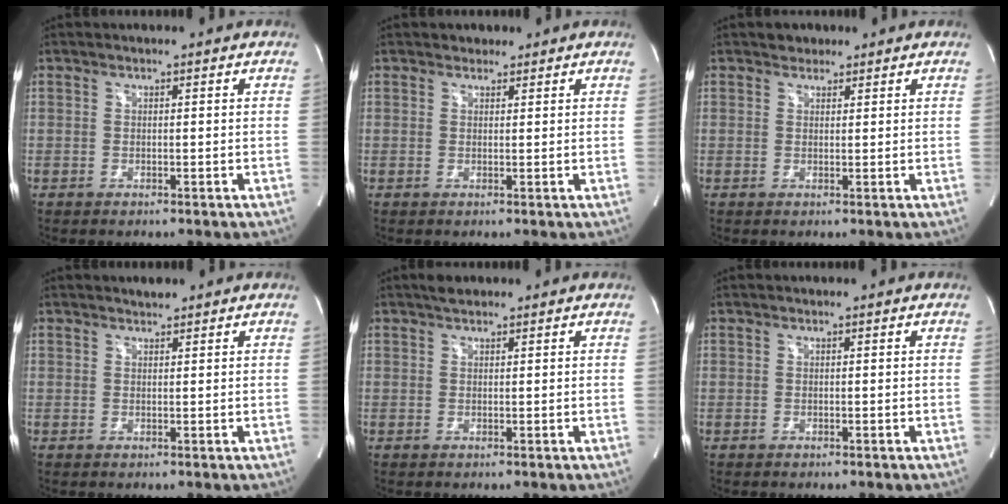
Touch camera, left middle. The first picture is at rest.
{"total": 1.2, "force": [1.0, 0.8, 0.0], "torque": [0.002, 0.003, 0.010]}
{"total": 1.6, "force": [1.2, 1.1, 0.1], "torque": [0.001, 0.005, 0.015]}
{"total": 1.1, "force": [1.0, 0.2, 0.2], "torque": [-0.014, 0.003, 0.019]}
{"total": 1.7, "force": [1.4, 0.7, 0.7], "torque": [-0.018, 0.011, 0.023]}
{"total": 0.0}